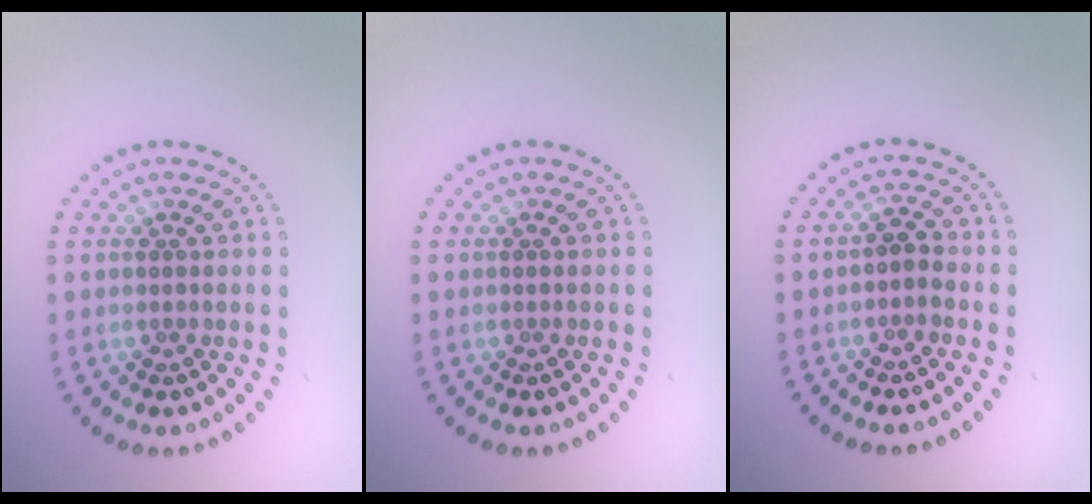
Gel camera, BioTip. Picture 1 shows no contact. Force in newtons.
{"total": 0.0}
{"total": 1.2, "press": 1.1, "slide": 0.5}